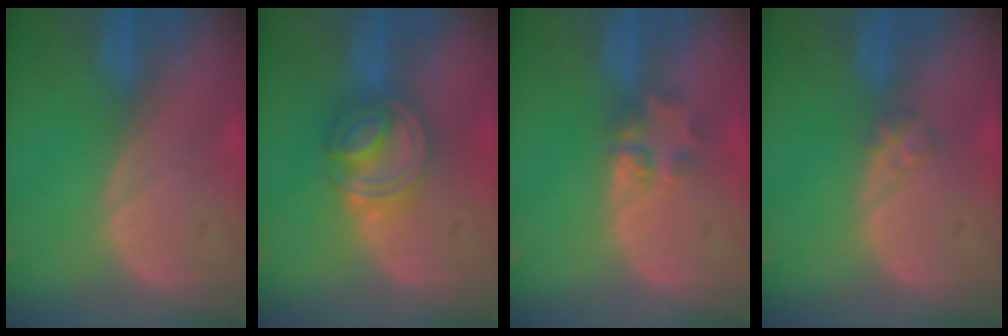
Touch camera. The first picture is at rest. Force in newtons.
{"total": 7.0, "press": 6.3, "slide": 3.1}
{"total": 2.7, "press": 2.6, "slide": 0.9}
{"total": 1.6, "press": 1.6, "slide": 0.2}